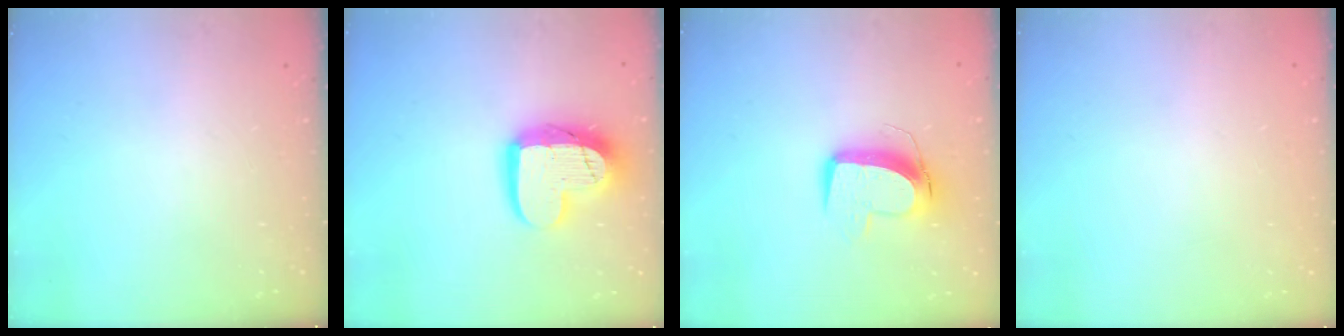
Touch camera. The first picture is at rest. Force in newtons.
{"total": 15.1, "press": 15.1, "slide": 1.3}
{"total": 10.6, "press": 10.5, "slide": 1.2}
{"total": 0.0}